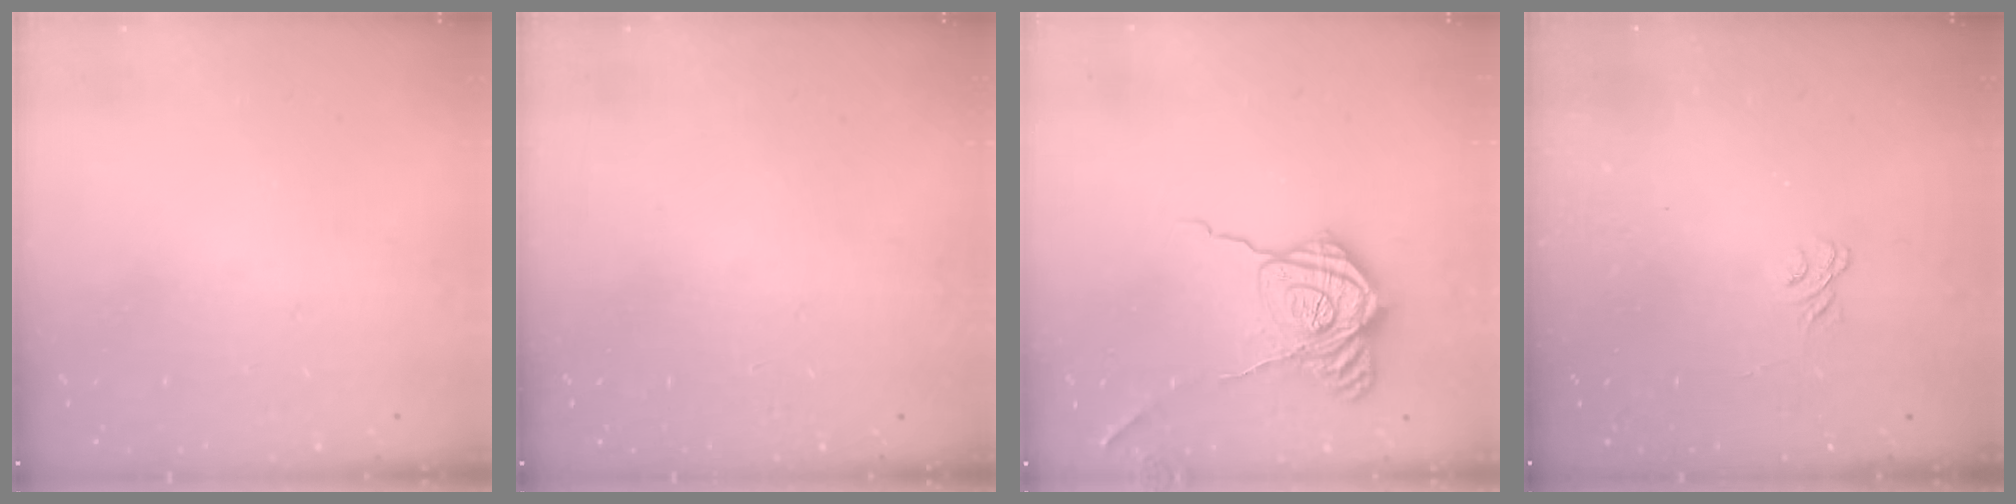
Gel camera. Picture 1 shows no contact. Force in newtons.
{"total": 0.0}
{"total": 18.6, "press": 18.6, "slide": 1.4}
{"total": 1.9, "press": 1.5, "slide": 1.1}